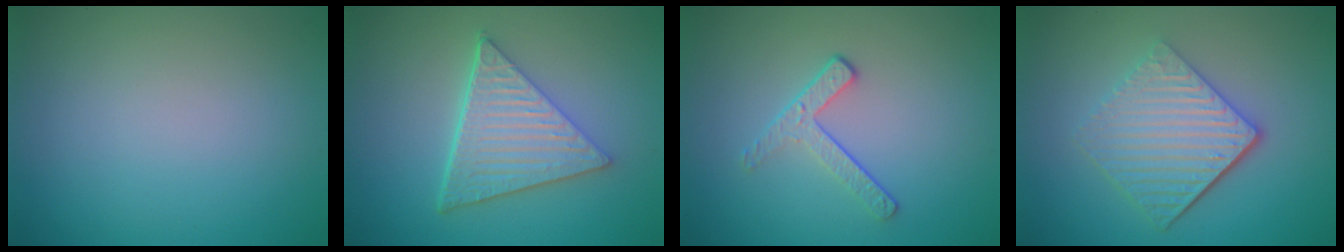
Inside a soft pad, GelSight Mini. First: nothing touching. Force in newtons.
{"total": 6.2, "press": 4.6, "slide": 4.1}
{"total": 2.0, "press": 1.4, "slide": 1.5}
{"total": 5.6, "press": 3.9, "slide": 3.9}